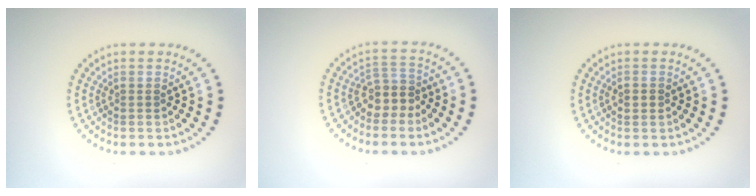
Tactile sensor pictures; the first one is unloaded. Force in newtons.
{"total": 2.3, "press": 1.8, "slide": 1.5}
{"total": 1.2, "press": 1.2, "slide": 0.1}